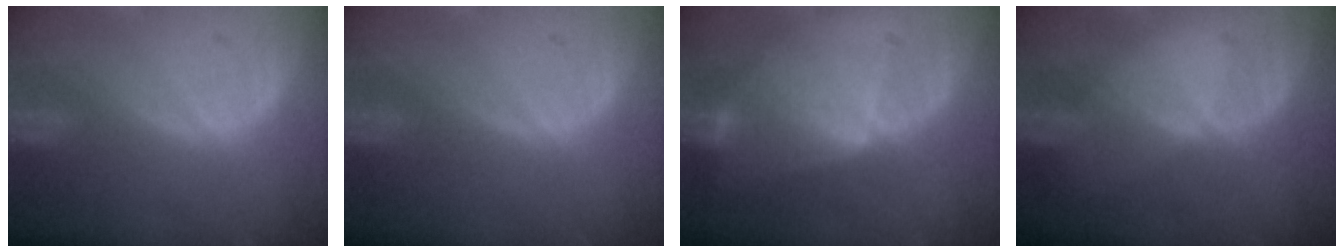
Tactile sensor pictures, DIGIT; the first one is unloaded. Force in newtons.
{"total": 0.0}
{"total": 6.5, "press": 6.4, "slide": 1.0}
{"total": 0.7, "press": 0.5, "slide": 0.5}